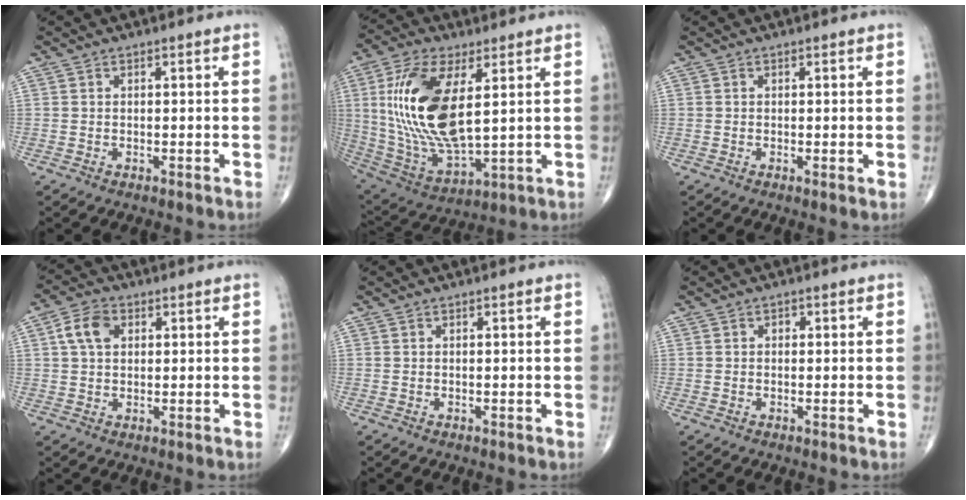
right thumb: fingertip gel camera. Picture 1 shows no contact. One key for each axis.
{"total": 20.3, "fx": 4.2, "fy": 9.0, "fz": 17.7, "tx": -0.359, "ty": -0.022, "tz": 0.088}
{"total": 0.8, "fx": 0.0, "fy": 0.1, "fz": 0.7, "tx": -0.015, "ty": -0.004, "tz": -0.003}
{"total": 5.9, "fx": 1.7, "fy": 4.0, "fz": 3.9, "tx": -0.068, "ty": 0.008, "tz": 0.028}
{"total": 0.0}
{"total": 0.8, "fx": 0.1, "fy": 0.7, "fz": 0.4, "tx": 0.002, "ty": 0.003, "tz": -0.002}